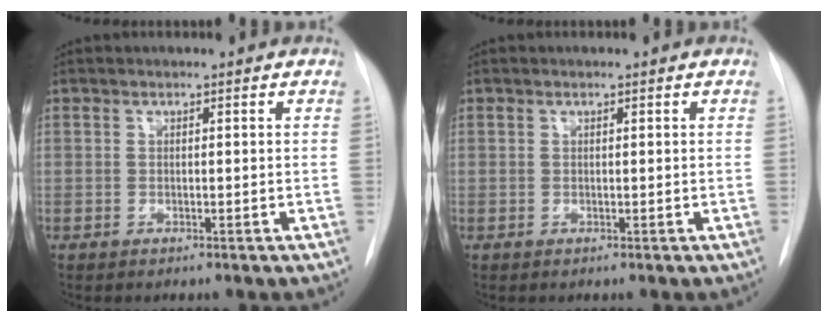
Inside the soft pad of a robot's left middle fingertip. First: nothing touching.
{"total": 0.0}